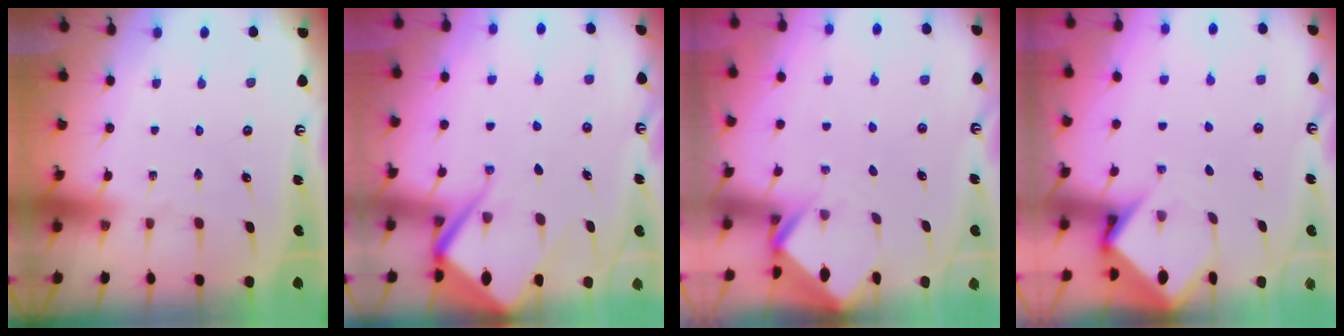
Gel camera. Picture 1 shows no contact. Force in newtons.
{"total": 8.2, "press": 8.2, "slide": 0.9}
{"total": 2.6, "press": 2.6, "slide": 0.1}
{"total": 4.6, "press": 4.6, "slide": 0.3}